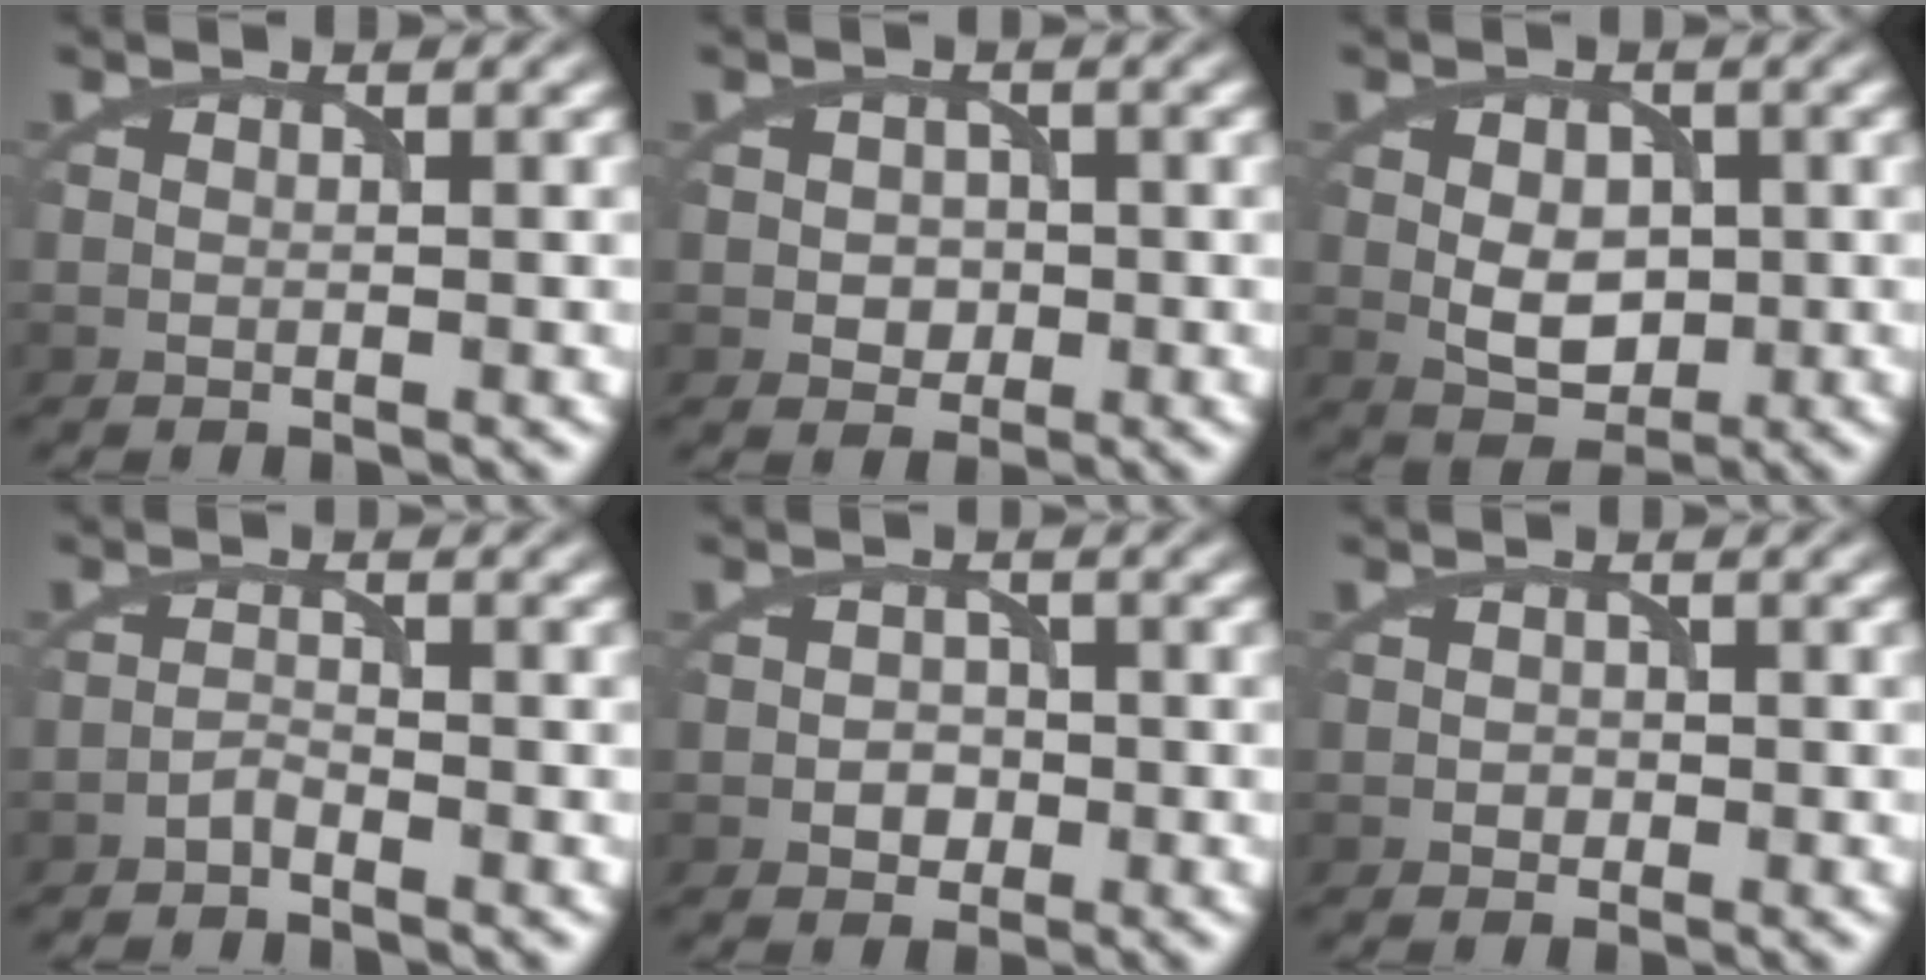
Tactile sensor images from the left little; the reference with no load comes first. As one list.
[{"total": 1.8, "force": [-0.1, 1.6, 0.8], "torque": [-0.011, -0.003, -0.004]}, {"total": 4.1, "force": [-0.2, 2.8, 3.0], "torque": [-0.051, -0.004, -0.001]}, {"total": 1.0, "force": [-0.9, 0.1, 0.4], "torque": [-0.008, 0.004, -0.020]}, {"total": 1.6, "force": [-0.5, 1.4, 0.7], "torque": [-0.009, 0.000, -0.011]}, {"total": 0.7, "force": [-0.2, 0.6, 0.3], "torque": [-0.002, -0.003, -0.005]}]